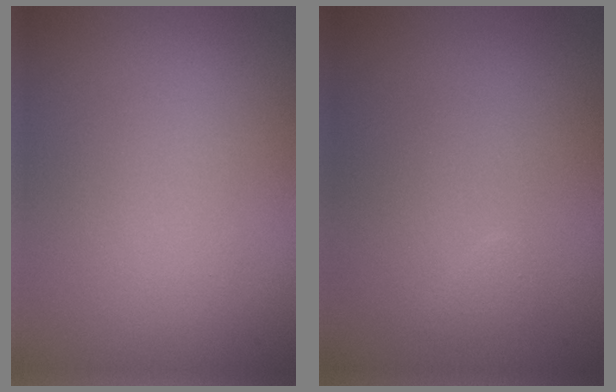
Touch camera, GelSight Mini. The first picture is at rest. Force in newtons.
{"total": 0.6, "press": 0.5, "slide": 0.1}